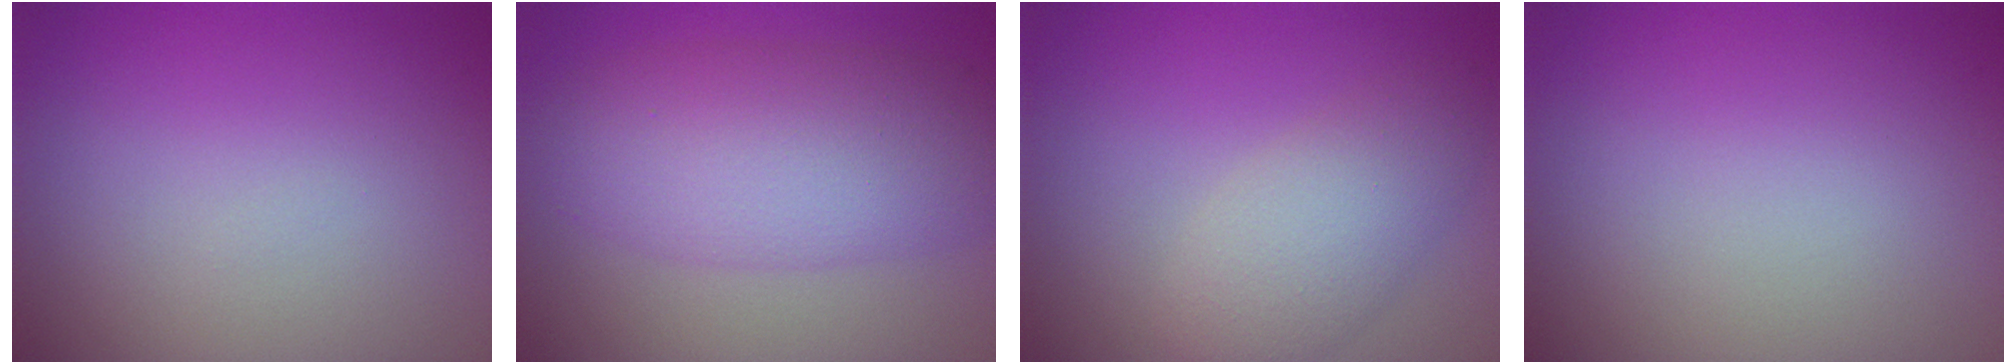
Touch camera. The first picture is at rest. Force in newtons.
{"total": 7.4, "press": 7.4, "slide": 0.2}
{"total": 4.0, "press": 3.9, "slide": 0.1}
{"total": 0.0}